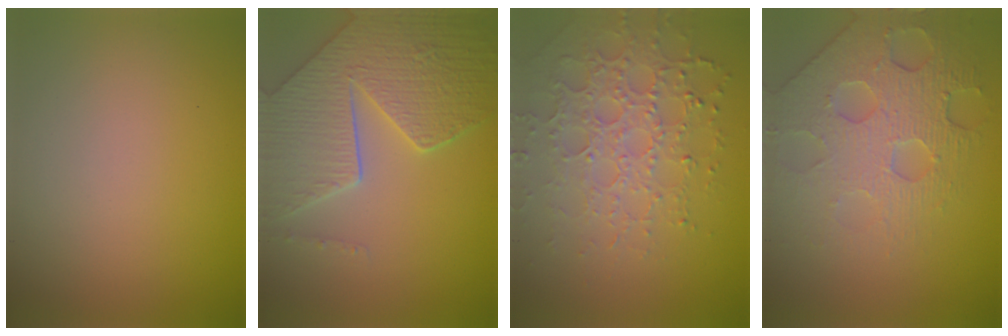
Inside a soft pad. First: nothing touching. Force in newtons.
{"total": 8.0, "press": 6.1, "slide": 5.3}
{"total": 4.9, "press": 4.3, "slide": 2.4}
{"total": 5.6, "press": 4.9, "slide": 2.9}